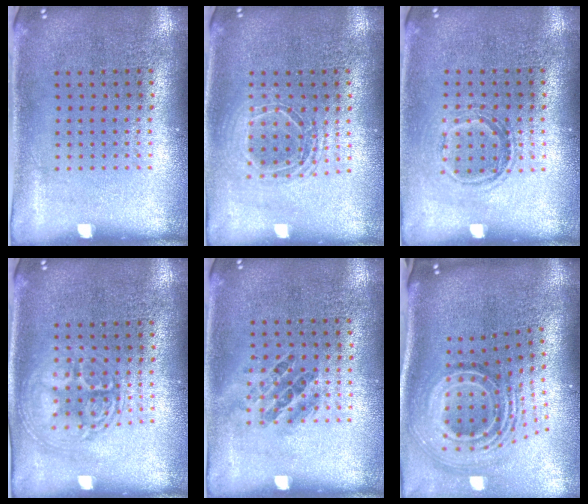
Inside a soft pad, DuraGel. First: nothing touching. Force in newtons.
{"total": 1.6, "press": 1.4, "slide": 0.8}
{"total": 1.2, "press": 1.1, "slide": 0.6}
{"total": 3.1, "press": 3.1, "slide": 0.4}
{"total": 0.9, "press": 0.8, "slide": 0.5}
{"total": 2.8, "press": 1.8, "slide": 2.1}